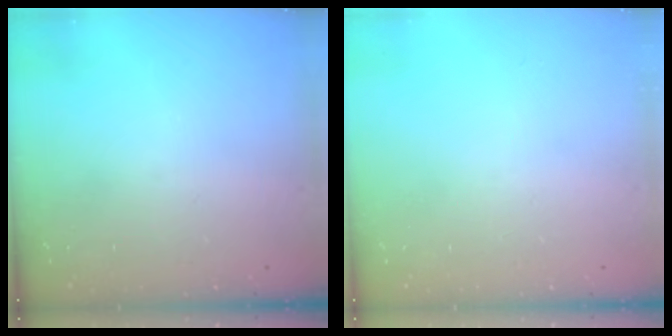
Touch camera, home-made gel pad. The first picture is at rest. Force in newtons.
{"total": 0.0}